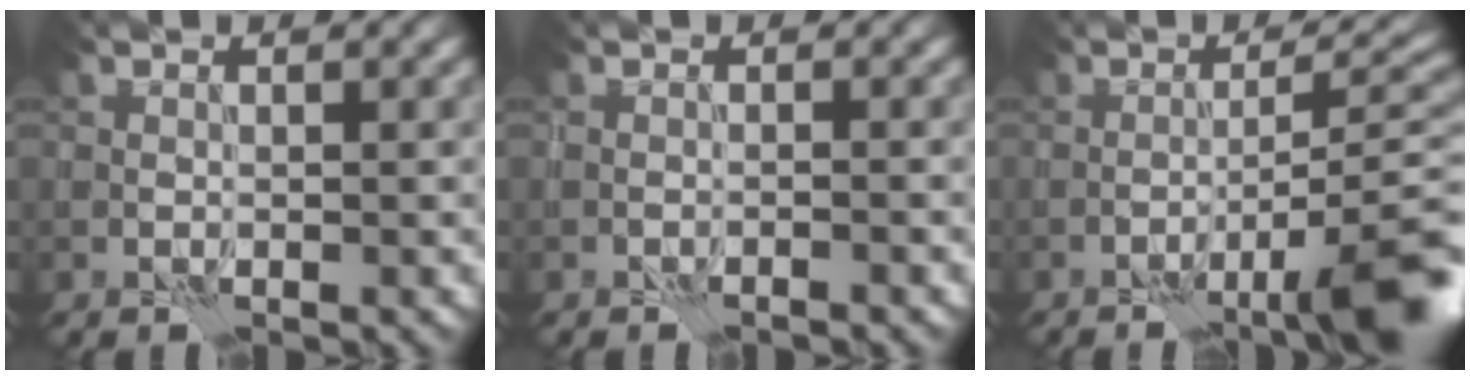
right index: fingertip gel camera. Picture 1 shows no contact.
{"total": 0.9, "force": [-0.9, 0.1, 0.4], "torque": [-0.008, 0.000, -0.015]}
{"total": 9.3, "force": [-4.7, 1.9, 7.8], "torque": [-0.099, 0.008, -0.067]}